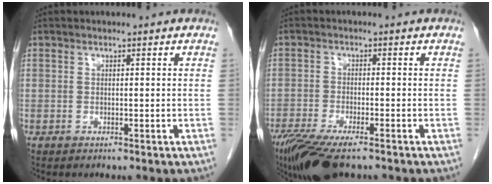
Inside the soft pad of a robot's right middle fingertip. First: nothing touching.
{"total": 10.3, "force": [-7.4, 2.3, 6.8], "torque": [-0.115, -0.022, -0.122]}